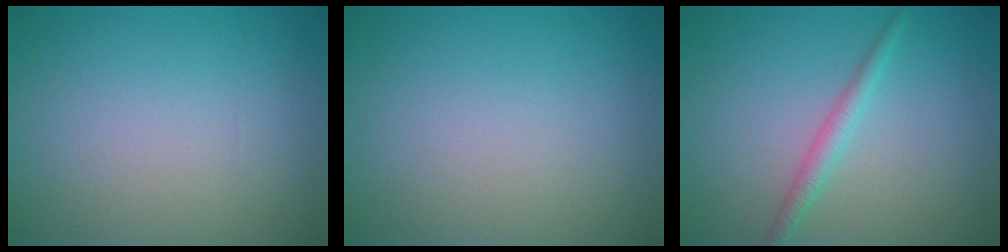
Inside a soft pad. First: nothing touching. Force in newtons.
{"total": 0.0}
{"total": 1.8, "press": 1.8, "slide": 0.1}